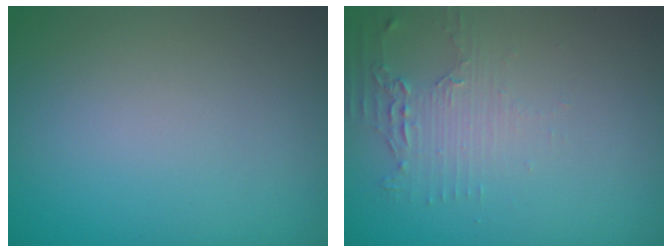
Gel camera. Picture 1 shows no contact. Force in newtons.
{"total": 2.1, "press": 1.6, "slide": 1.4}